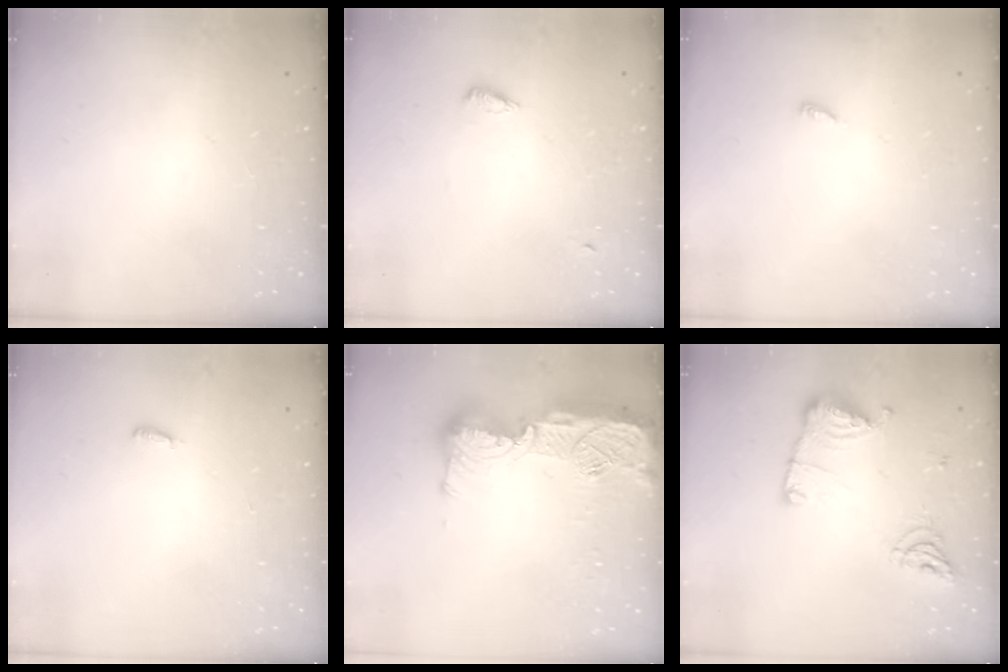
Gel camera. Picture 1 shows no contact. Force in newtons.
{"total": 3.1, "press": 3.0, "slide": 0.7}
{"total": 2.5, "press": 2.5, "slide": 0.2}
{"total": 2.9, "press": 2.8, "slide": 0.9}
{"total": 19.4, "press": 19.0, "slide": 3.7}
{"total": 13.2, "press": 13.2, "slide": 1.2}